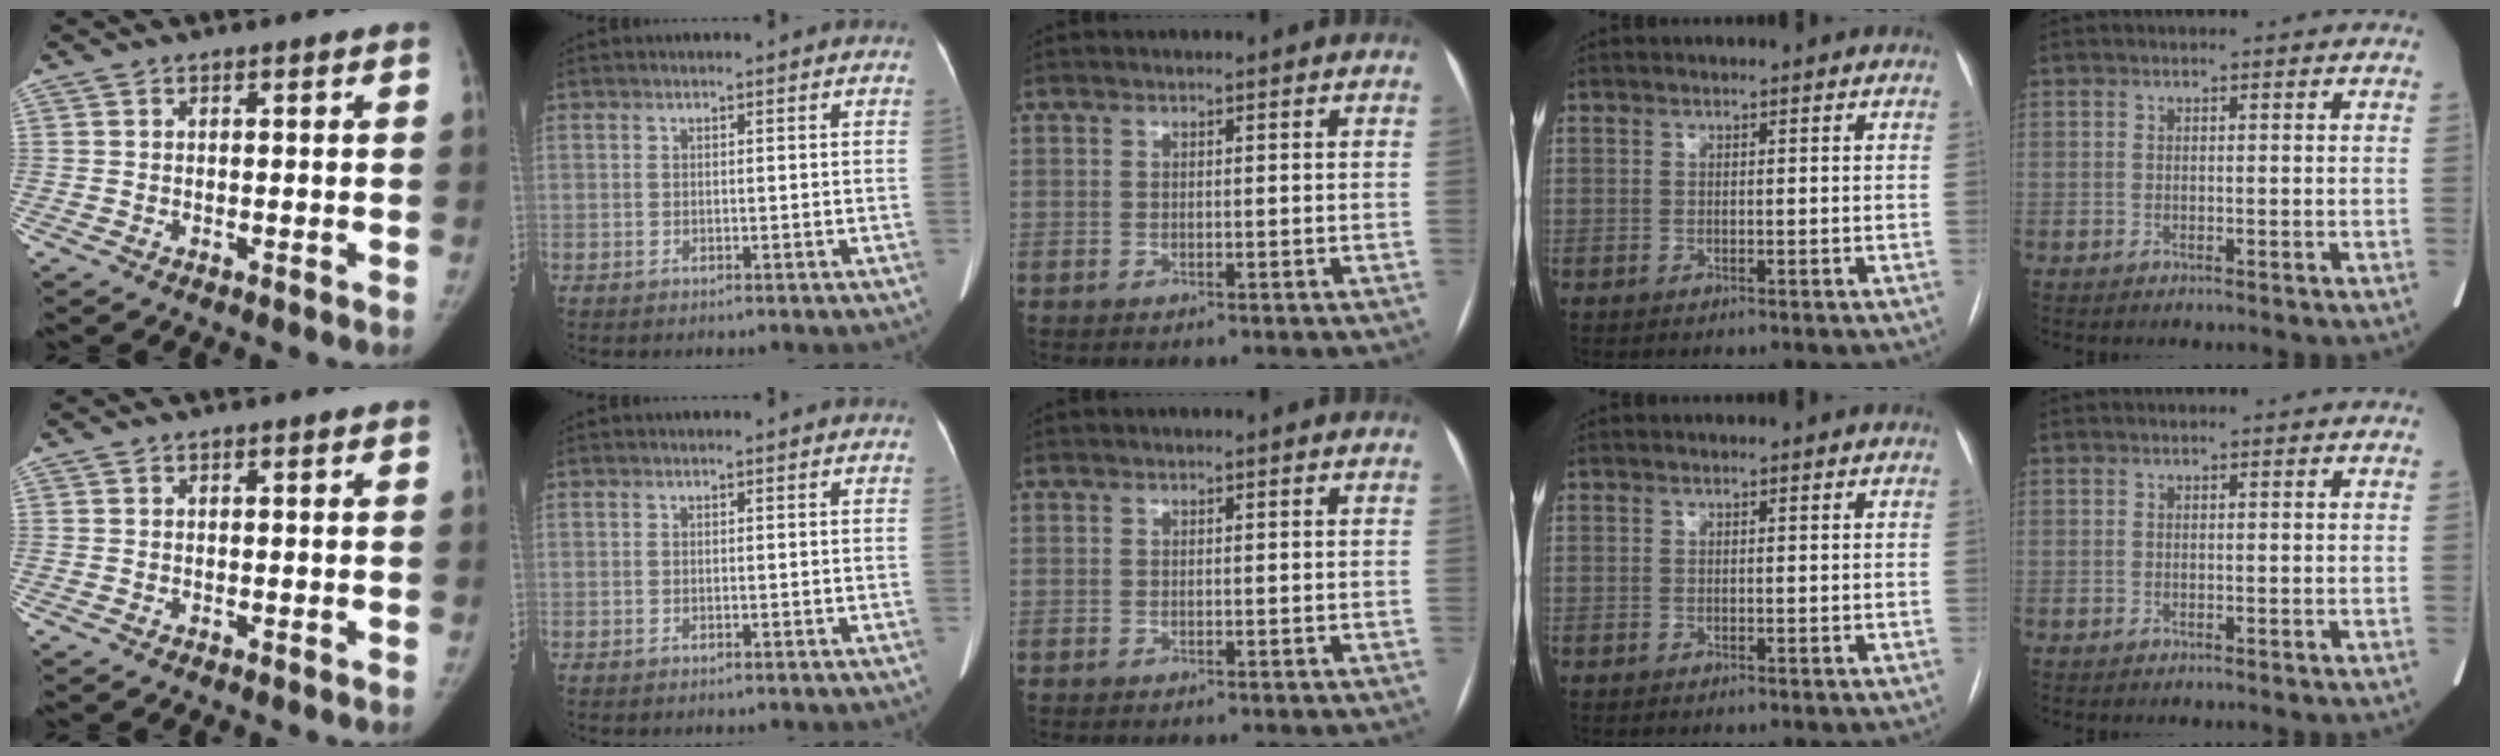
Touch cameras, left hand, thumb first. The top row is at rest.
{}